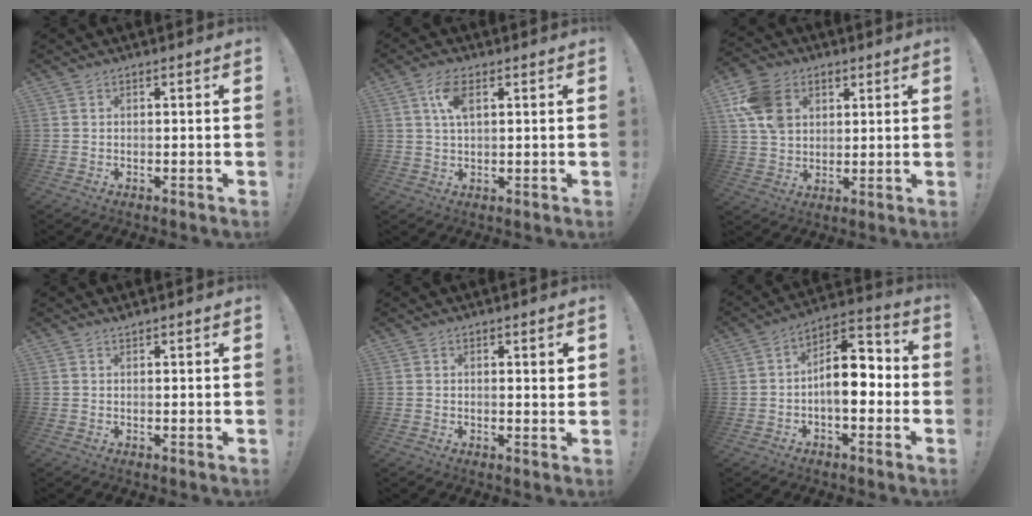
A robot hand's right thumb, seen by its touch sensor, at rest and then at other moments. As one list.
[{"total": 6.2, "force": [2.0, 2.8, 5.1], "torque": [-0.089, 0.002, 0.033]}, {"total": 14.4, "force": [5.5, 11.0, 7.5], "torque": [-0.131, -0.016, 0.112]}, {"total": 0.6, "force": [0.6, -0.1, 0.0], "torque": [0.002, -0.001, 0.011]}, {"total": 2.1, "force": [1.3, 0.3, 1.6], "torque": [-0.010, -0.008, 0.016]}, {"total": 12.5, "force": [-1.3, 6.9, 10.3], "torque": [-0.159, 0.014, -0.022]}]